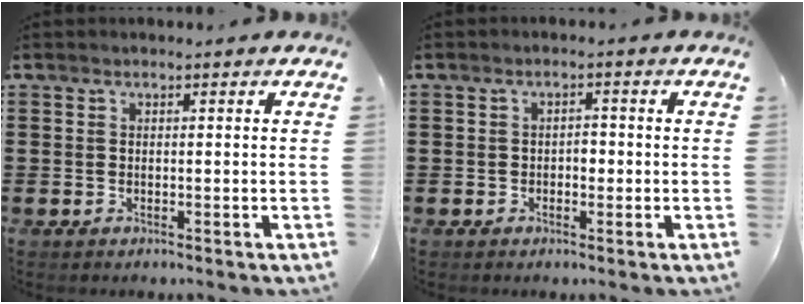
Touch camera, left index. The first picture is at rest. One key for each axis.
{"total": 1.5, "fx": -0.4, "fy": 0.9, "fz": 1.2, "tx": -0.024, "ty": 0.004, "tz": -0.009}